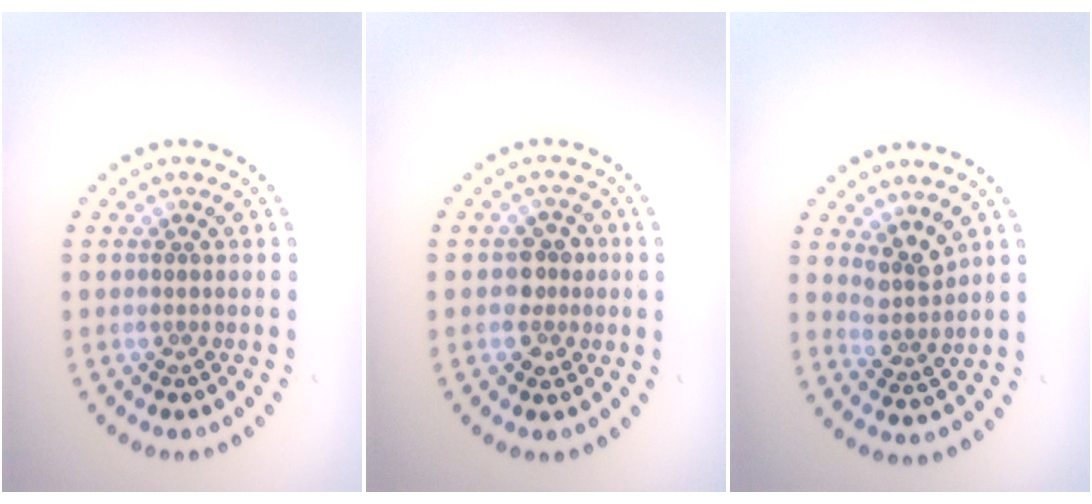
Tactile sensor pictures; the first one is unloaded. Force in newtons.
{"total": 2.4, "press": 2.3, "slide": 0.7}
{"total": 2.5, "press": 1.9, "slide": 1.6}